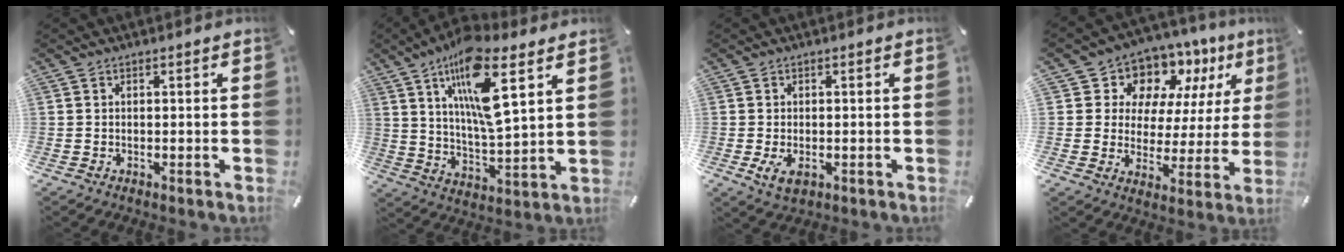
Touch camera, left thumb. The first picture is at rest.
{"total": 15.5, "force": [8.7, 4.0, 12.2], "torque": [-0.235, -0.038, 0.140]}
{"total": 3.4, "force": [-0.9, 2.0, 2.5], "torque": [-0.055, -0.007, -0.021]}
{"total": 10.4, "force": [7.5, 7.0, 1.7], "torque": [-0.039, -0.070, 0.140]}